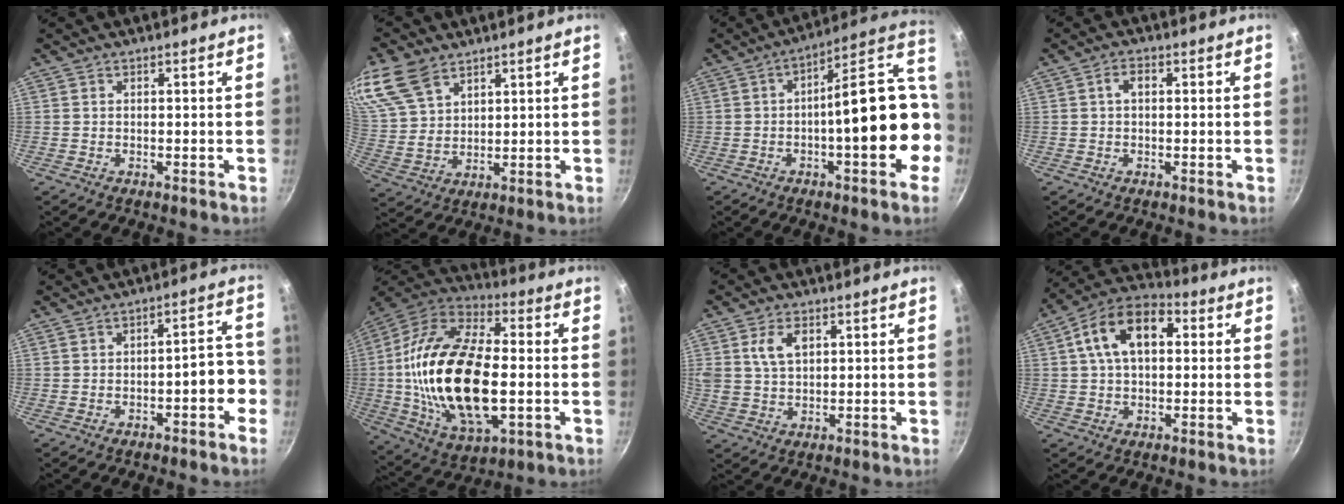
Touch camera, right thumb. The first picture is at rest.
{"total": 12.4, "force": [7.9, 7.4, 6.1], "torque": [-0.122, -0.006, 0.168]}
{"total": 21.0, "force": [-1.7, 7.5, 19.6], "torque": [-0.230, 0.037, -0.027]}
{"total": 1.8, "force": [0.2, 1.1, 1.4], "torque": [-0.023, 0.007, 0.003]}
{"total": 6.0, "force": [-2.6, 2.3, 4.8], "torque": [-0.045, 0.044, -0.028]}
{"total": 27.9, "force": [-1.5, 14.6, 23.8], "torque": [-0.454, 0.020, -0.028]}
{"total": 6.6, "force": [2.2, 4.2, 4.5], "torque": [-0.073, -0.002, 0.040]}
{"total": 13.7, "force": [3.1, 8.5, 10.3], "torque": [-0.147, 0.028, 0.033]}